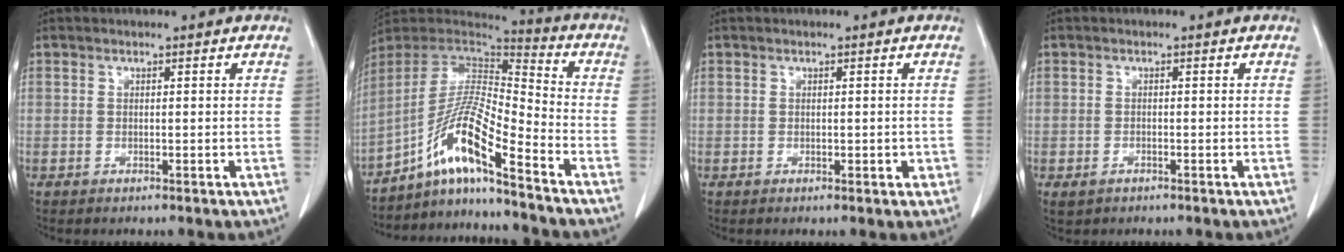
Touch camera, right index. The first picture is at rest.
{"total": 12.5, "force": [-8.3, -0.1, 9.3], "torque": [-0.176, 0.013, -0.153]}
{"total": 1.2, "force": [0.0, 0.9, 0.8], "torque": [-0.006, 0.003, 0.004]}
{"total": 1.2, "force": [-0.6, 0.8, 0.7], "torque": [-0.013, -0.001, -0.001]}